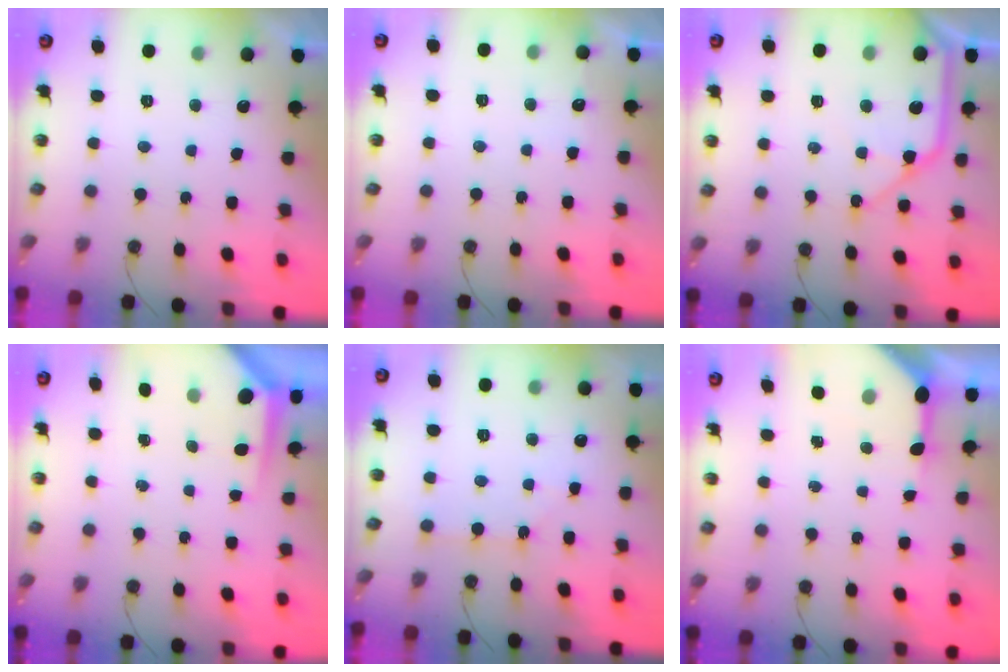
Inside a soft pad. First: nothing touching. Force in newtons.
{"total": 3.6, "press": 3.6, "slide": 0.5}
{"total": 13.3, "press": 13.2, "slide": 1.6}
{"total": 3.9, "press": 3.9, "slide": 0.2}
{"total": 1.7, "press": 1.7, "slide": 0.3}
{"total": 6.6, "press": 6.6, "slide": 0.9}